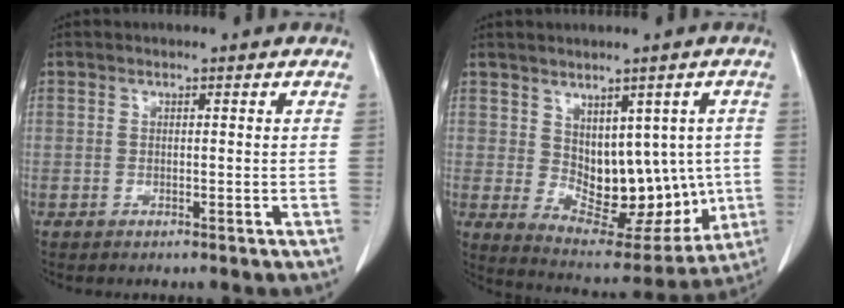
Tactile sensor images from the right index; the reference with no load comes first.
{"total": 13.1, "force": [0.3, 7.6, 10.7], "torque": [-0.132, 0.006, 0.039]}